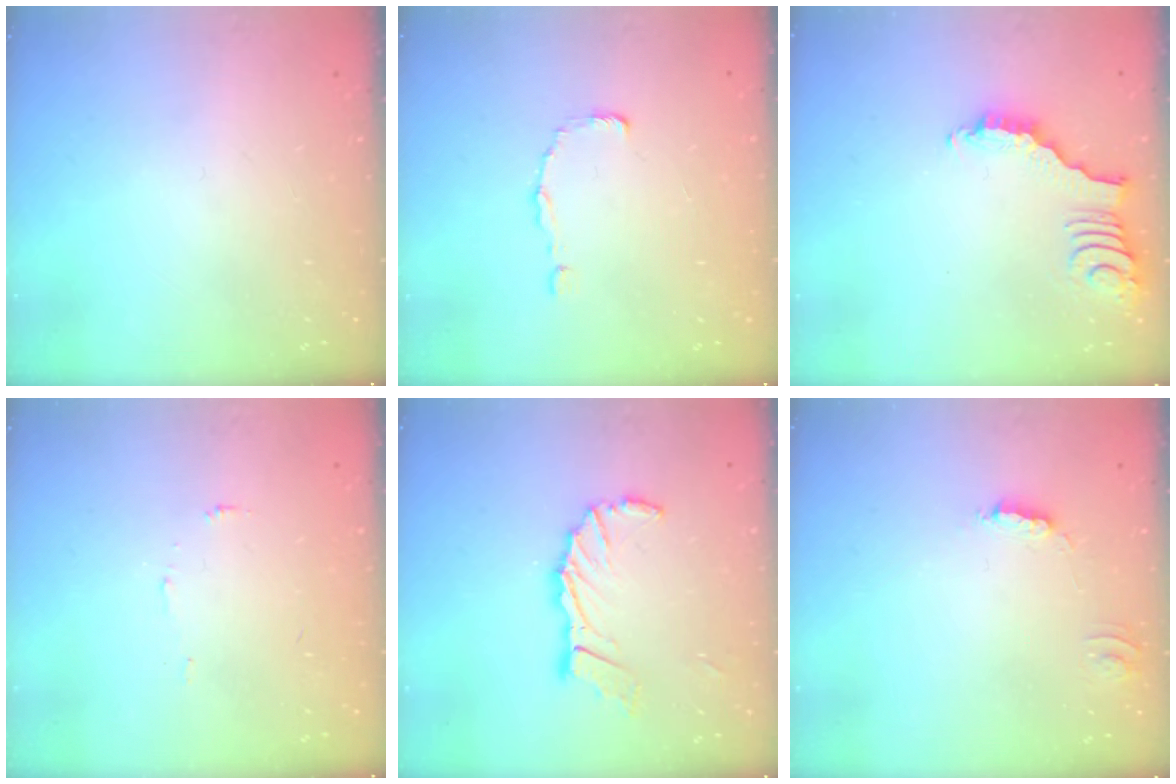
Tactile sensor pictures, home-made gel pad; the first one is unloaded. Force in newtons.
{"total": 0.0}
{"total": 3.3, "press": 3.2, "slide": 0.5}
{"total": 5.0, "press": 5.0, "slide": 0.4}
{"total": 10.9, "press": 10.7, "slide": 1.7}
{"total": 3.4, "press": 3.4, "slide": 0.2}